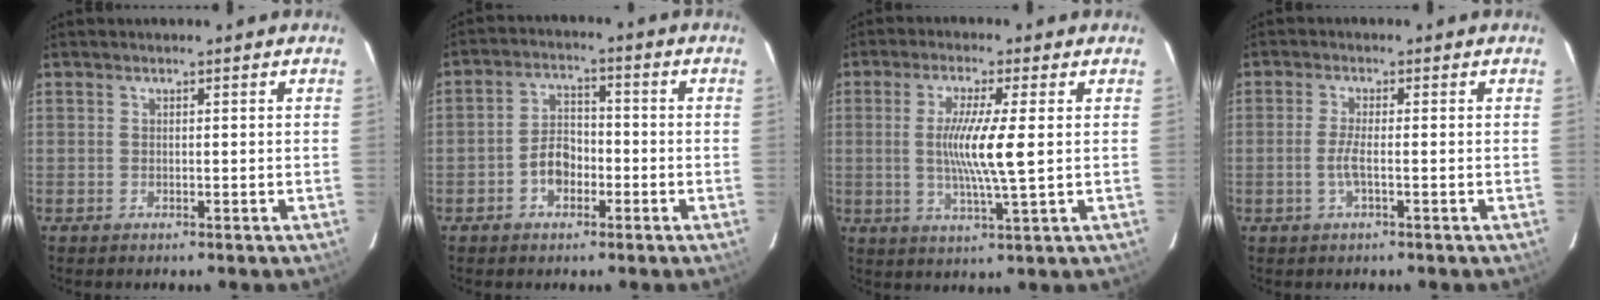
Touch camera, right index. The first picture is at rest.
{"total": 5.3, "force": [-2.2, 3.7, 3.1], "torque": [-0.059, 0.019, -0.033]}
{"total": 8.6, "force": [0.4, 0.0, 8.5], "torque": [-0.158, -0.011, 0.007]}
{"total": 2.8, "force": [-0.7, 0.0, 2.7], "torque": [-0.056, -0.002, -0.016]}